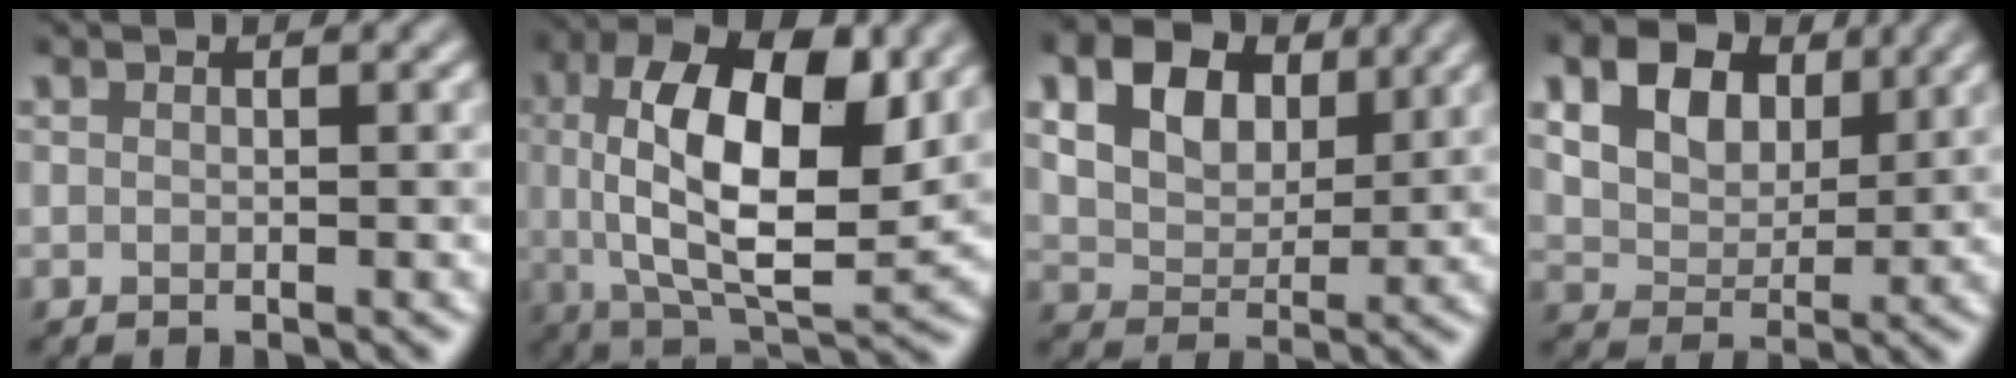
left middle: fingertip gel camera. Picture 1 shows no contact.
{"total": 12.9, "force": [2.7, 6.0, 11.2], "torque": [-0.191, 0.005, 0.041]}
{"total": 9.5, "force": [4.4, 6.5, 5.5], "torque": [-0.113, 0.027, 0.068]}
{"total": 10.6, "force": [5.0, 7.2, 5.9], "torque": [-0.116, 0.030, 0.078]}